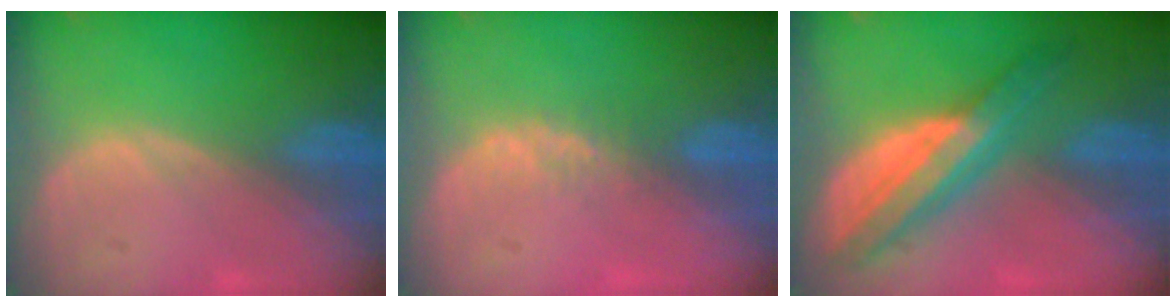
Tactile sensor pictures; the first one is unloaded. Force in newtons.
{"total": 2.1, "press": 1.7, "slide": 1.2}
{"total": 8.1, "press": 8.1, "slide": 0.4}